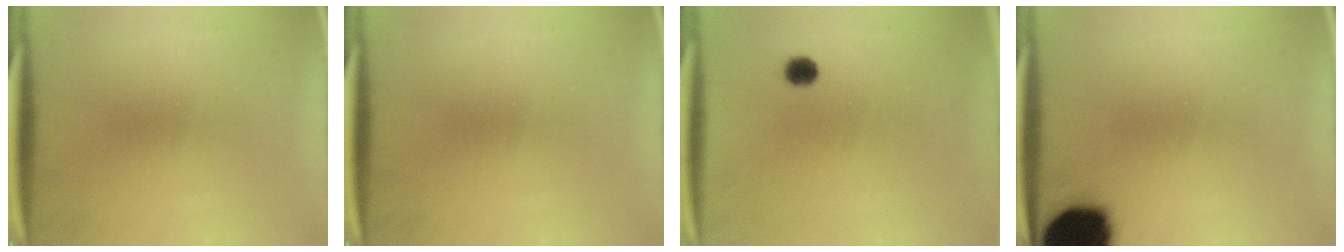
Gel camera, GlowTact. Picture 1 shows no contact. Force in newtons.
{"total": 0.0}
{"total": 1.9}
{"total": 17.5}